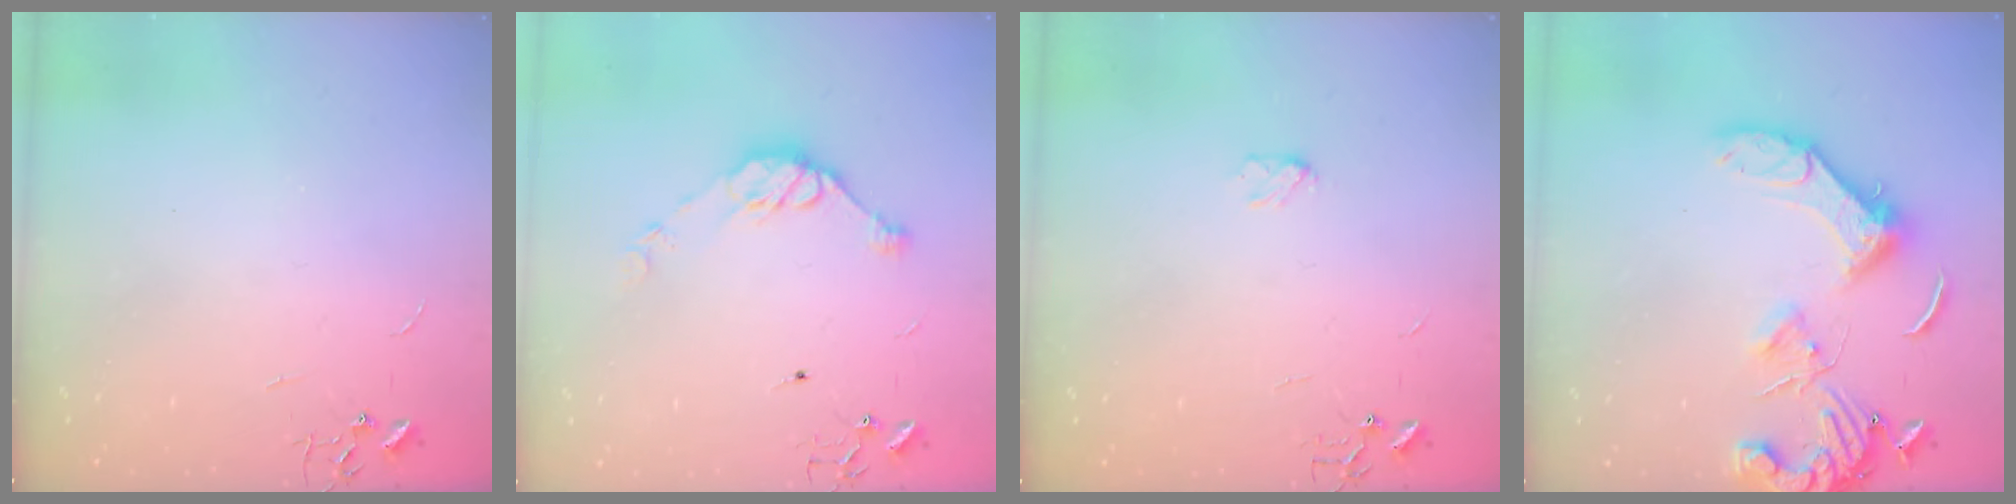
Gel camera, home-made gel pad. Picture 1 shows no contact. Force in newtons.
{"total": 9.6, "press": 9.6, "slide": 0.8}
{"total": 3.3, "press": 3.3, "slide": 0.6}
{"total": 15.0, "press": 14.9, "slide": 1.9}